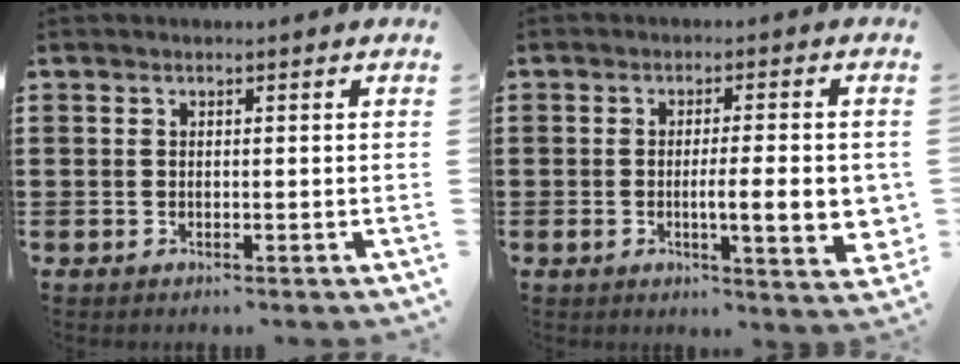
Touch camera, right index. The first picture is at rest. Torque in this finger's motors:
{"motor_torque": [2.13, -0.01, 0.38, 0.13]}